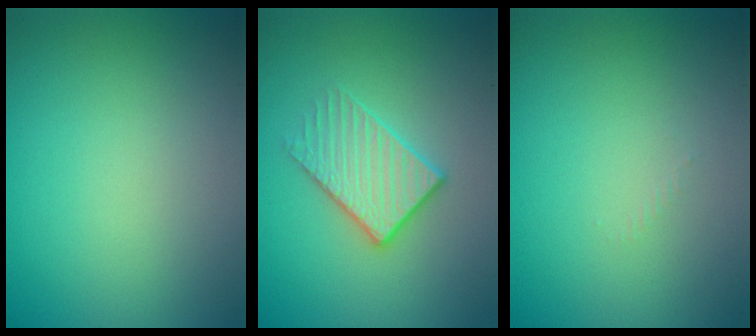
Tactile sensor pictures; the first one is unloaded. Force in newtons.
{"total": 2.9, "press": 2.6, "slide": 1.2}
{"total": 0.5, "press": 0.5, "slide": 0.2}